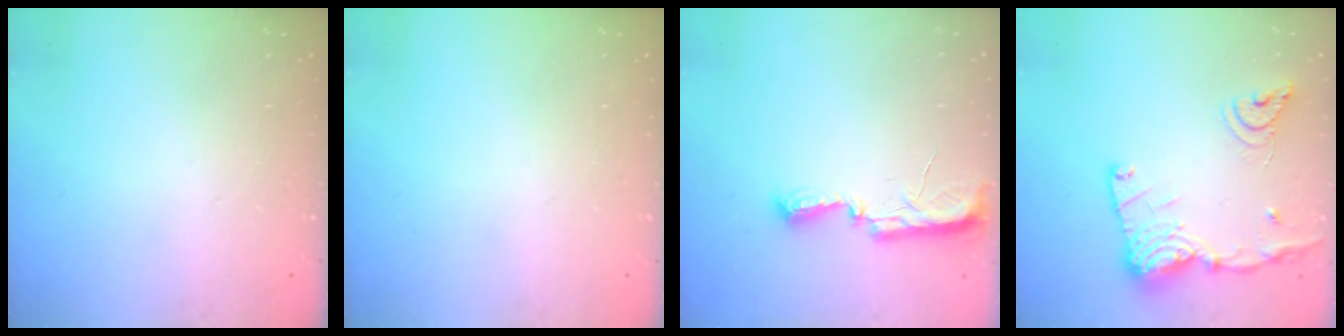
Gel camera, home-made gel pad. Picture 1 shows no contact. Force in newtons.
{"total": 0.0}
{"total": 9.4, "press": 8.3, "slide": 4.5}
{"total": 17.9, "press": 17.8, "slide": 1.6}